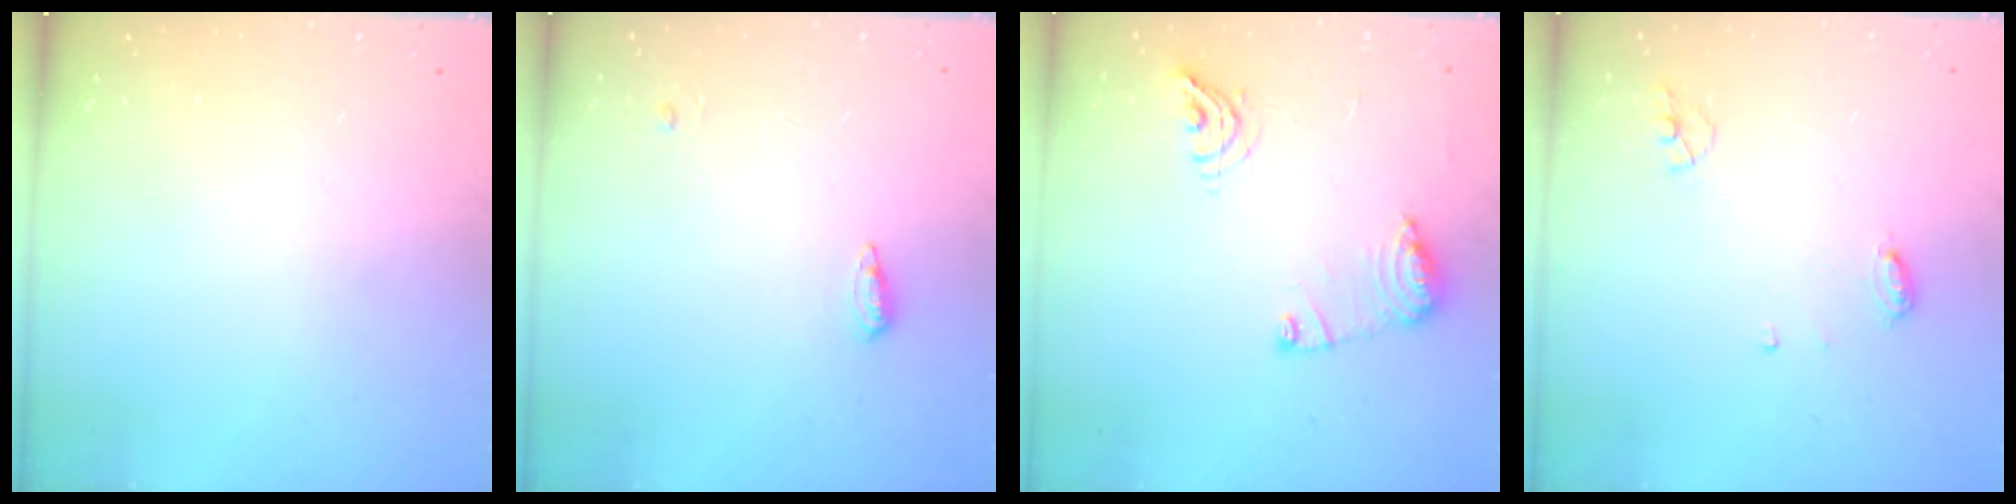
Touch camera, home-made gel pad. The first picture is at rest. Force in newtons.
{"total": 4.2, "press": 4.1, "slide": 0.8}
{"total": 10.7, "press": 10.6, "slide": 1.1}
{"total": 4.7, "press": 4.6, "slide": 0.5}